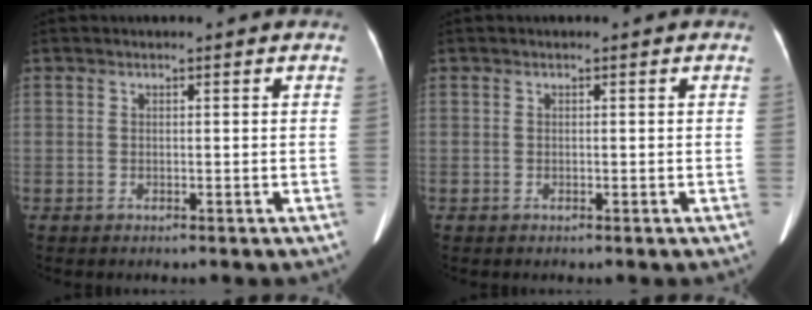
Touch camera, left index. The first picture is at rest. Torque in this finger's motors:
{"motor_torque": [-0.11, 0.08, -0.03, -0.01]}